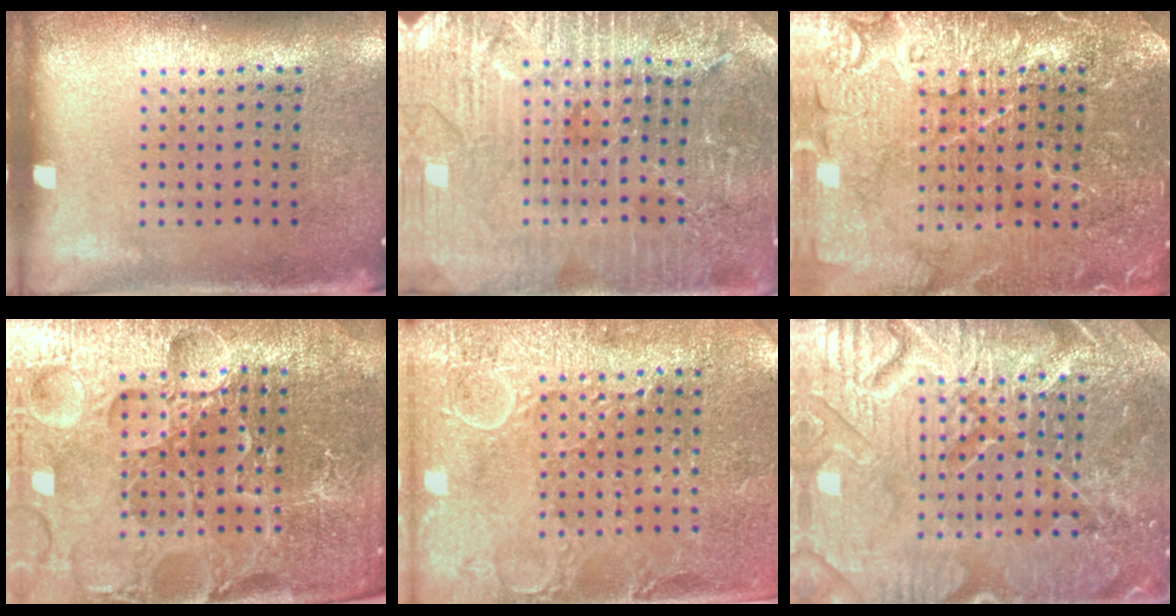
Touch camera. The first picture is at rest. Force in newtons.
{"total": 4.4, "press": 4.1, "slide": 1.5}
{"total": 4.7, "press": 4.7, "slide": 0.7}
{"total": 6.2, "press": 5.6, "slide": 2.7}
{"total": 2.8, "press": 2.8, "slide": 0.5}
{"total": 7.8, "press": 7.7, "slide": 0.9}